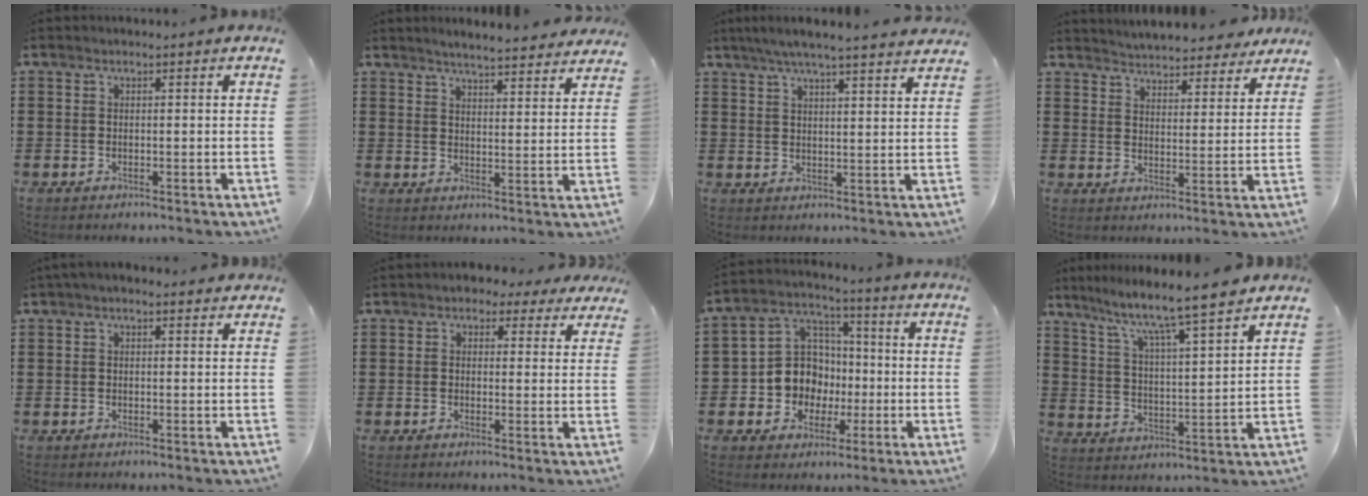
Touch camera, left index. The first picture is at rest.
{"total": 4.1, "force": [4.1, -0.4, 0.7], "torque": [-0.028, -0.022, 0.071]}
{"total": 4.9, "force": [4.3, -0.4, 2.2], "torque": [-0.056, -0.014, 0.075]}
{"total": 5.0, "force": [5.0, 0.3, 0.2], "torque": [-0.025, -0.023, 0.090]}
{"total": 1.2, "force": [0.3, 0.9, 0.8], "torque": [-0.017, 0.007, 0.005]}
{"total": 2.2, "force": [1.3, 1.7, 0.7], "torque": [-0.015, 0.007, 0.020]}
{"total": 9.3, "force": [-1.0, 8.9, 2.6], "torque": [-0.099, 0.005, -0.015]}
{"total": 7.0, "force": [6.1, -0.4, 3.5], "torque": [-0.093, -0.045, 0.095]}